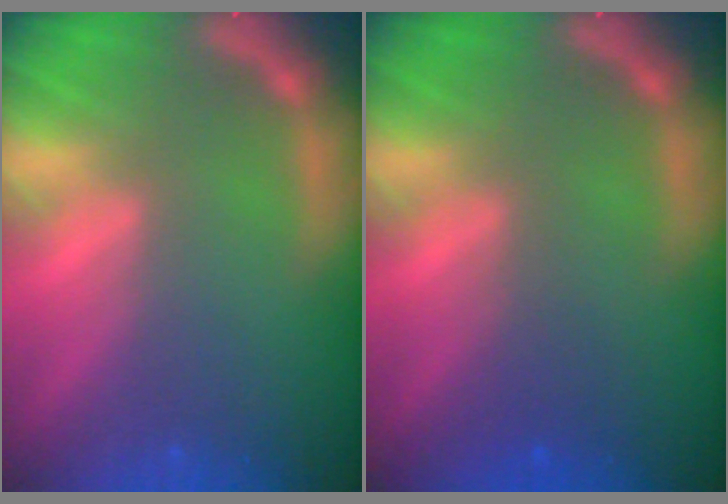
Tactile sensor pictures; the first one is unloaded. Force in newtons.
{"total": 1.5}